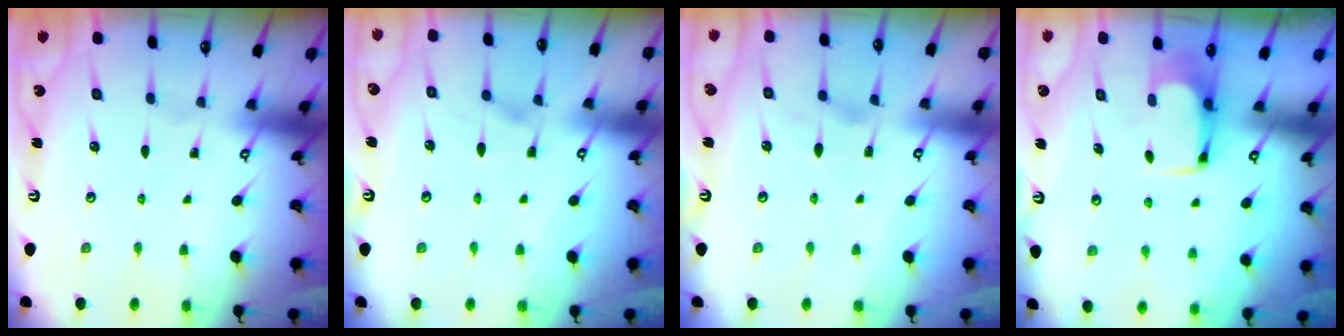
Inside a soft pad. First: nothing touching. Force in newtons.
{"total": 1.6, "press": 1.3, "slide": 1.0}
{"total": 2.0, "press": 1.6, "slide": 1.2}
{"total": 3.6, "press": 3.6, "slide": 0.2}